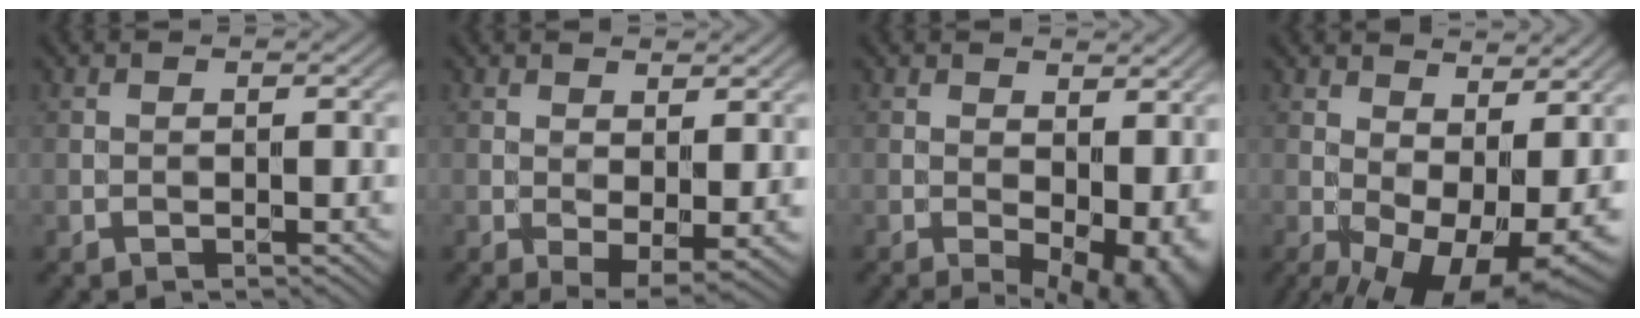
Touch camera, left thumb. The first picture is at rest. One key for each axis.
{"total": 4.1, "fx": 1.0, "fy": 1.7, "fz": 3.5, "tx": -0.066, "ty": -0.007, "tz": 0.026}
{"total": 10.7, "fx": -0.8, "fy": 5.9, "fz": 8.8, "tx": -0.107, "ty": -0.016, "tz": 0.017}
{"total": 13.8, "fx": -0.1, "fy": 7.2, "fz": 11.8, "tx": -0.179, "ty": -0.018, "tz": 0.035}